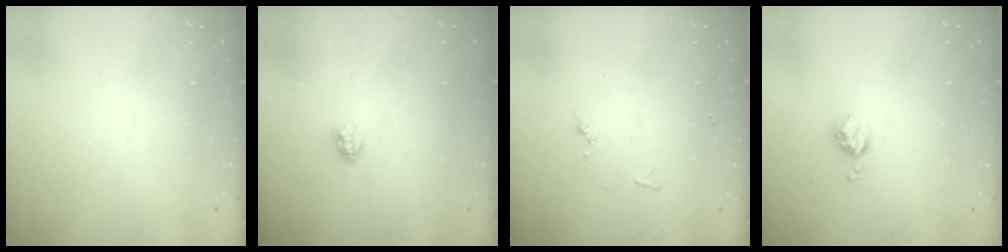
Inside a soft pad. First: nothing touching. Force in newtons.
{"total": 2.9, "press": 2.9, "slide": 0.5}
{"total": 5.9, "press": 5.9, "slide": 0.4}
{"total": 4.2, "press": 4.2, "slide": 0.5}